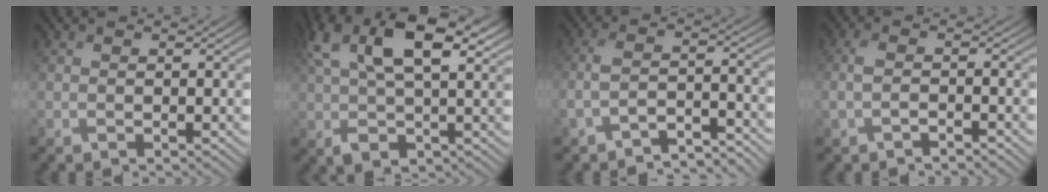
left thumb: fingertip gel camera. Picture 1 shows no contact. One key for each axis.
{"total": 11.2, "fx": 3.5, "fy": 5.5, "fz": 9.1, "tx": -0.182, "ty": 0.004, "tz": 0.062}
{"total": 5.1, "fx": -4.1, "fy": 1.3, "fz": 2.7, "tx": -0.056, "ty": -0.001, "tz": -0.080}
{"total": 2.3, "fx": -1.2, "fy": 0.9, "fz": 1.8, "tx": -0.044, "ty": 0.000, "tz": -0.031}